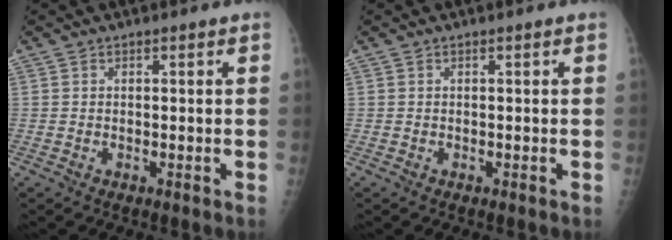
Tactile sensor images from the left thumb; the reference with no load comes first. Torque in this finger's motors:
{"motor_torque": [0.01, 0.01, -0.01, -0.01, 0.00]}